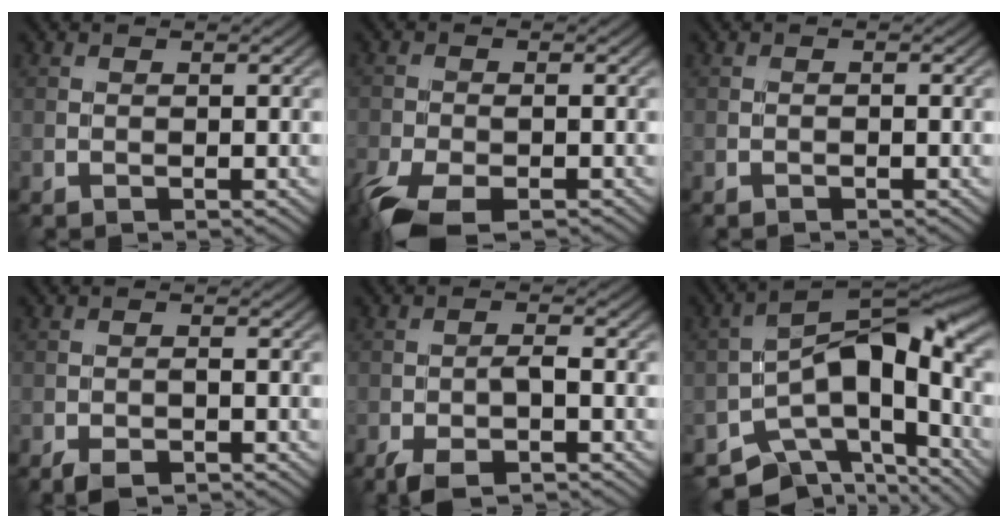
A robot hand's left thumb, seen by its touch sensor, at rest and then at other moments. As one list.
[{"total": 6.9, "force": [-4.4, 2.7, 4.5], "torque": [-0.092, -0.020, -0.085]}, {"total": 0.5, "force": [-0.5, 0.1, 0.3], "torque": [-0.004, -0.001, -0.008]}, {"total": 2.4, "force": [-1.6, 0.9, 1.5], "torque": [-0.027, -0.003, -0.032]}, {"total": 4.2, "force": [-2.2, 1.5, 3.2], "torque": [-0.060, -0.002, -0.045]}, {"total": 12.9, "force": [-6.2, 6.4, 9.3], "torque": [-0.146, -0.018, -0.108]}]